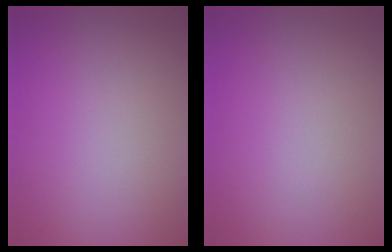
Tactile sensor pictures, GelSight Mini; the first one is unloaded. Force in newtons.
{"total": 0.0}